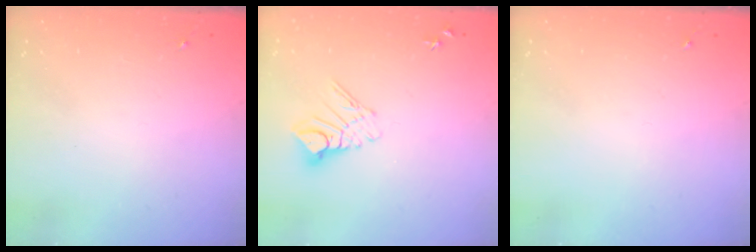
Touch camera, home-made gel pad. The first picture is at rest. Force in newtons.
{"total": 8.9, "press": 8.9, "slide": 0.8}
{"total": 0.0}